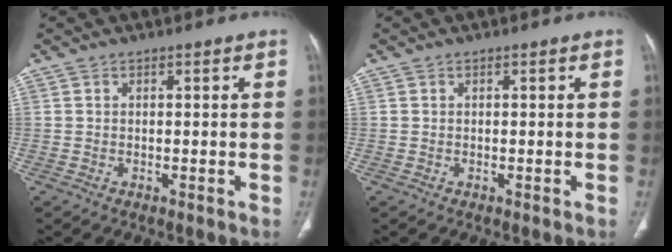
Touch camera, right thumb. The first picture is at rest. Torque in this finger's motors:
{"motor_torque": [-0.16, 0.19, -0.26, 0.25, 0.03]}